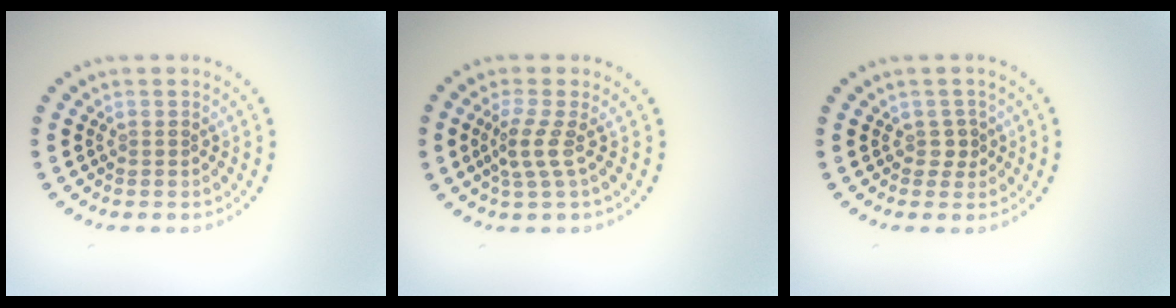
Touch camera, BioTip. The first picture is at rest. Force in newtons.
{"total": 2.3, "press": 1.6, "slide": 1.7}
{"total": 1.2, "press": 1.0, "slide": 0.6}